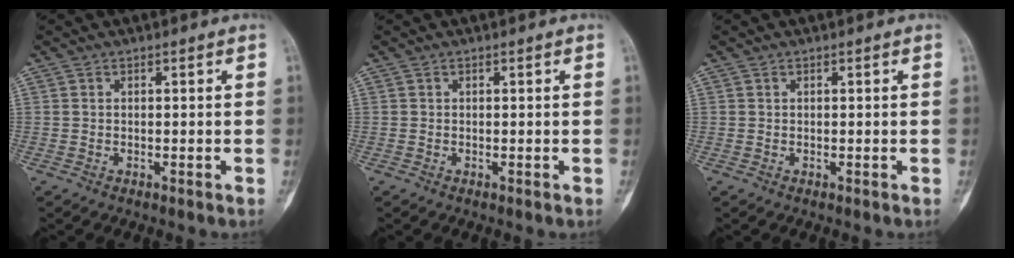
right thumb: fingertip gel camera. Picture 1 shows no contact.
{"total": 0.0}
{"total": 0.0}